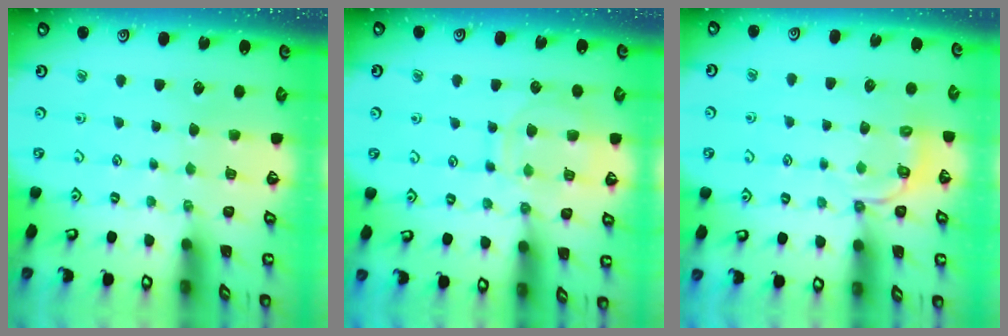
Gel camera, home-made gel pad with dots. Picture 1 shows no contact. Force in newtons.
{"total": 11.8, "press": 11.8, "slide": 1.1}
{"total": 3.9, "press": 3.5, "slide": 1.7}